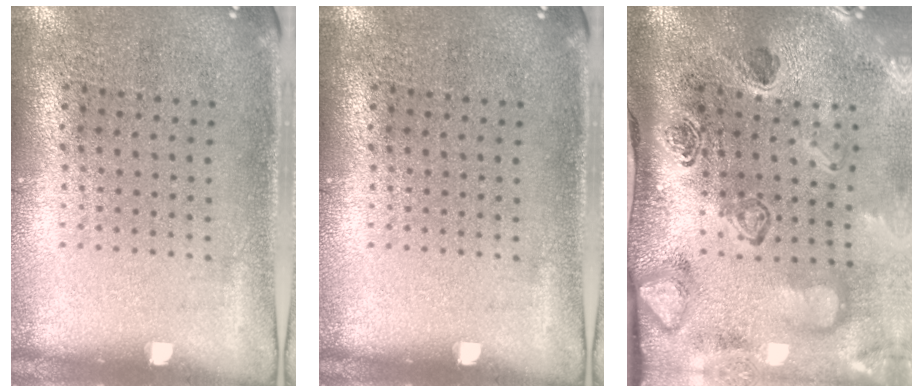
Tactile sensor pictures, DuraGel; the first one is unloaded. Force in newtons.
{"total": 0.0}
{"total": 4.8, "press": 3.3, "slide": 3.5}